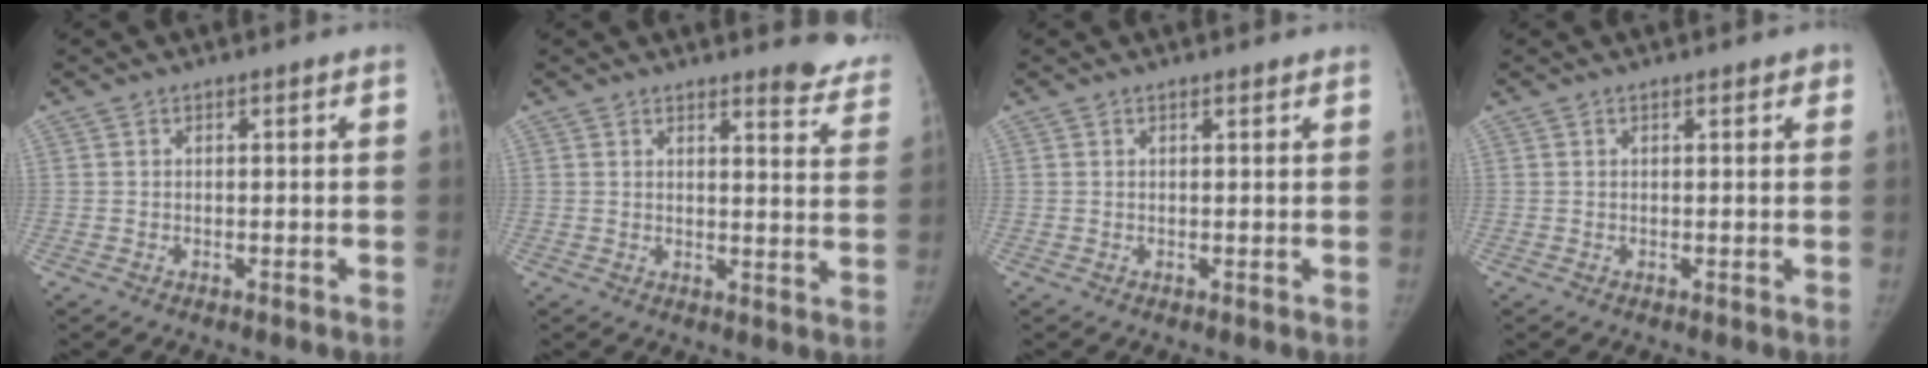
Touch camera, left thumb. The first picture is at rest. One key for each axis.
{"total": 9.5, "fx": 9.1, "fy": 1.9, "fz": 2.2, "tx": 0.007, "ty": -0.083, "tz": 0.080}
{"total": 0.8, "fx": 0.7, "fy": 0.2, "fz": 0.3, "tx": -0.008, "ty": -0.005, "tz": 0.011}
{"total": 1.6, "fx": 1.0, "fy": 0.6, "fz": 1.0, "tx": -0.005, "ty": -0.001, "tz": 0.010}